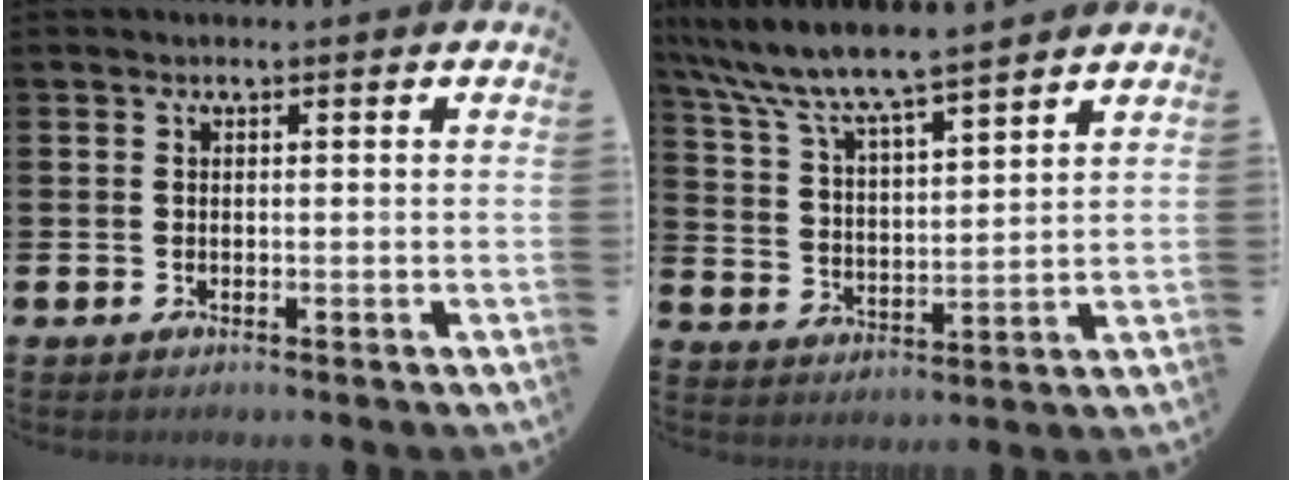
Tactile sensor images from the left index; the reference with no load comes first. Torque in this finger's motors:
{"motor_torque": [0.25, -0.31, 1.05, 0.21]}